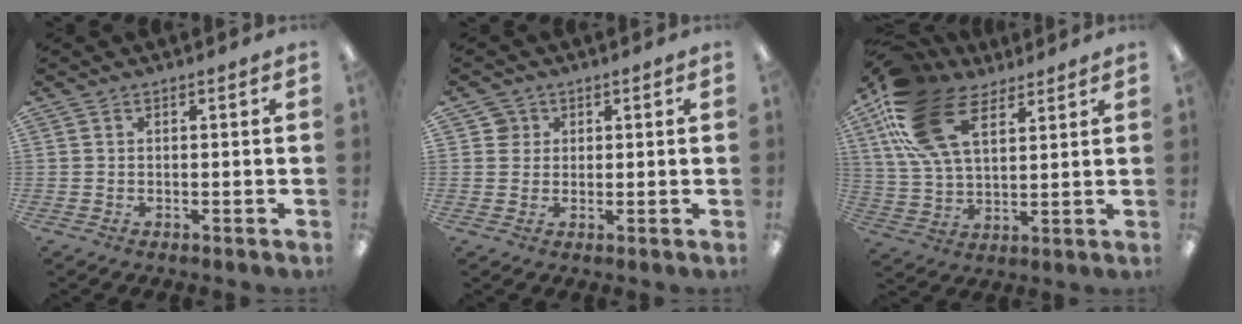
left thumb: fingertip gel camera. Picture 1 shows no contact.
{"total": 3.9, "force": [1.9, 3.5, 0.4], "torque": [-0.004, 0.002, 0.032]}
{"total": 20.2, "force": [10.3, 11.3, 13.3], "torque": [-0.293, -0.017, 0.188]}